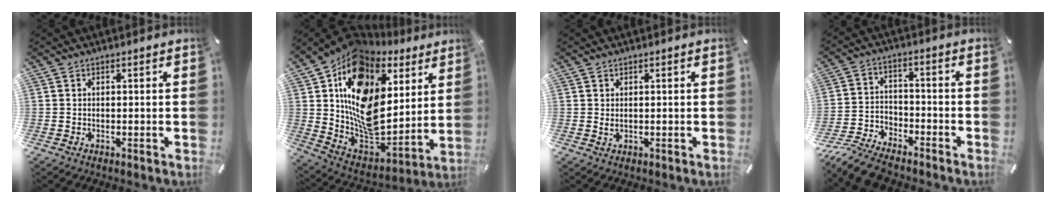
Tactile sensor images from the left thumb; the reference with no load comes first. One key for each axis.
{"total": 17.4, "fx": 5.8, "fy": 12.8, "fz": 10.3, "tx": -0.209, "ty": -0.059, "tz": 0.096}
{"total": 0.9, "fx": 0.2, "fy": 0.6, "fz": 0.6, "tx": -0.013, "ty": 0.003, "tz": 0.003}
{"total": 10.0, "fx": -8.8, "fy": 3.4, "fz": 3.2, "tx": -0.059, "ty": 0.047, "tz": -0.171}